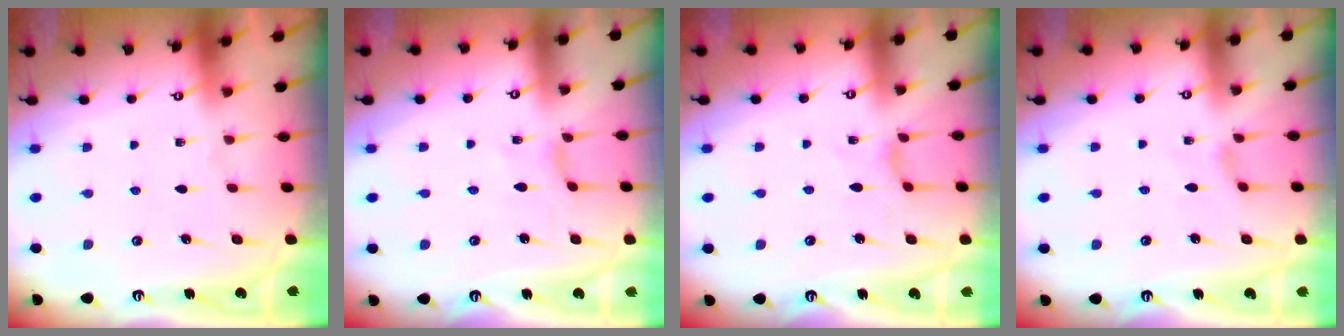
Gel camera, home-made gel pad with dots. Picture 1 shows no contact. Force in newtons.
{"total": 2.0, "press": 2.0, "slide": 0.4}
{"total": 2.3, "press": 2.3, "slide": 0.4}
{"total": 1.4, "press": 1.3, "slide": 0.4}